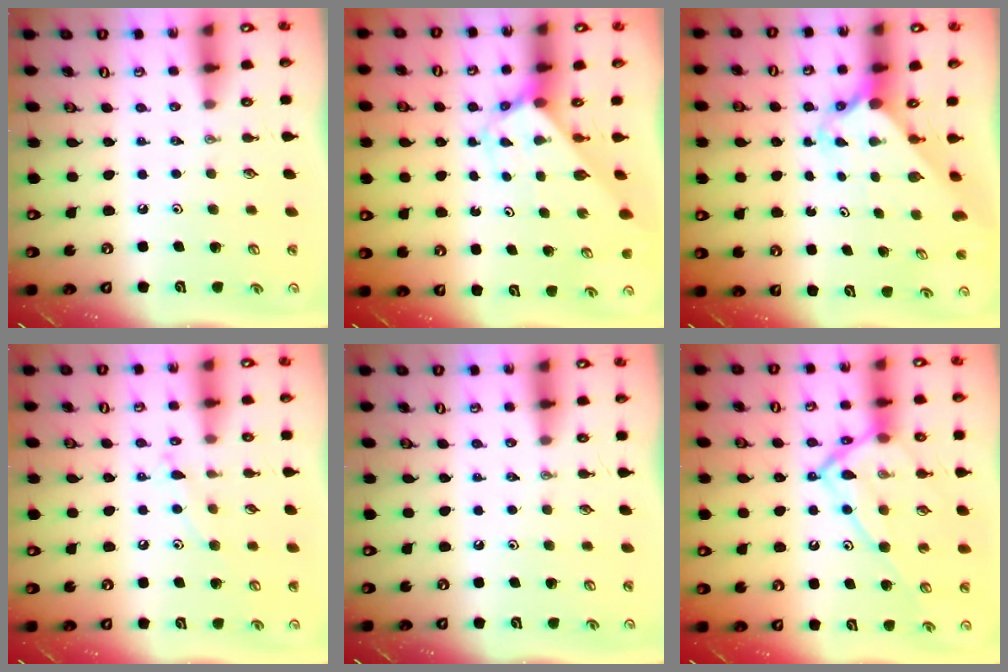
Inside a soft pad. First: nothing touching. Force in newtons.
{"total": 2.6, "press": 2.6, "slide": 0.2}
{"total": 2.5, "press": 2.5, "slide": 0.3}
{"total": 7.5, "press": 7.4, "slide": 0.6}
{"total": 0.0}
{"total": 17.6, "press": 17.5, "slide": 1.4}